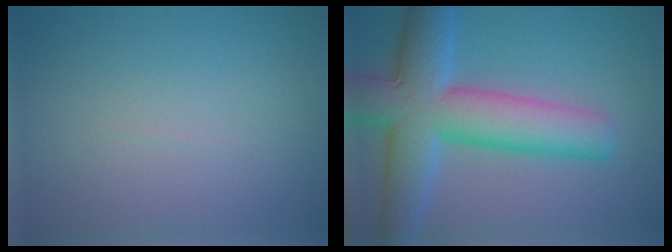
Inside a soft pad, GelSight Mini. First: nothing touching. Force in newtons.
{"total": 10.5, "press": 10.4, "slide": 0.5}